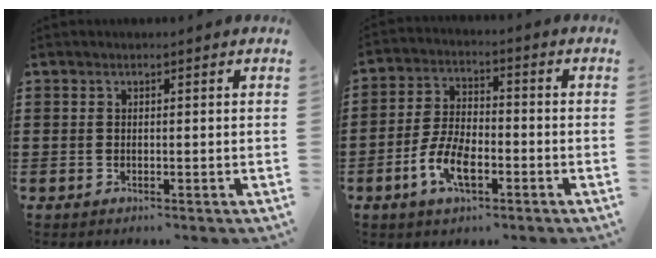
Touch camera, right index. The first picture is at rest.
{"total": 7.2, "force": [-3.0, 3.4, 5.5], "torque": [-0.134, -0.003, -0.063]}